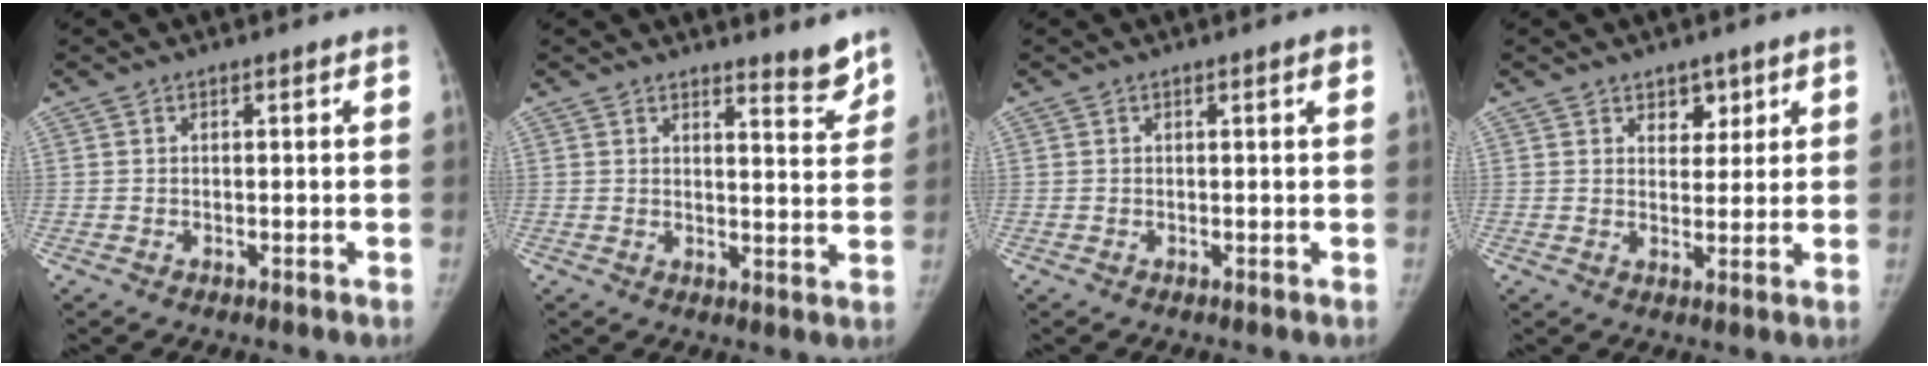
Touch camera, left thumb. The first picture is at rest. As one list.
[{"total": 4.5, "force": [4.0, 0.6, 1.9], "torque": [-0.014, -0.042, 0.057]}, {"total": 0.9, "force": [0.4, 0.0, 0.8], "torque": [-0.013, 0.001, 0.005]}, {"total": 3.8, "force": [2.3, 2.7, 1.5], "torque": [0.011, -0.013, 0.036]}]